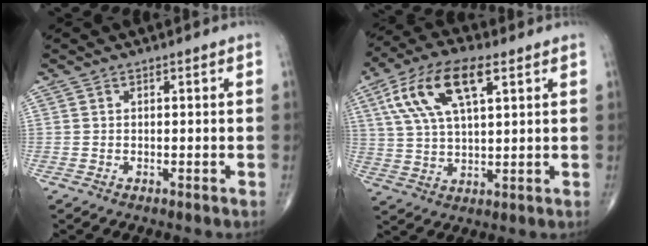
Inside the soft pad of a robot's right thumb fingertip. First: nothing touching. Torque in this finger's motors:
{"motor_torque": [0.12, 0.29, 0.57, 0.34, 0.17]}